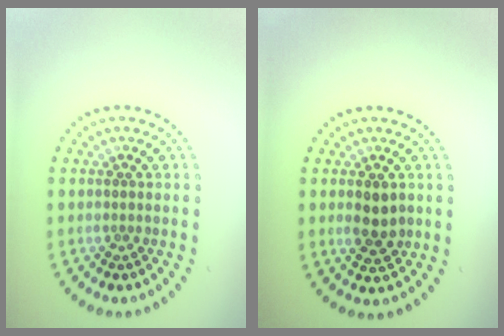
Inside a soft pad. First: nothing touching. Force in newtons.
{"total": 2.5, "press": 2.5, "slide": 0.3}